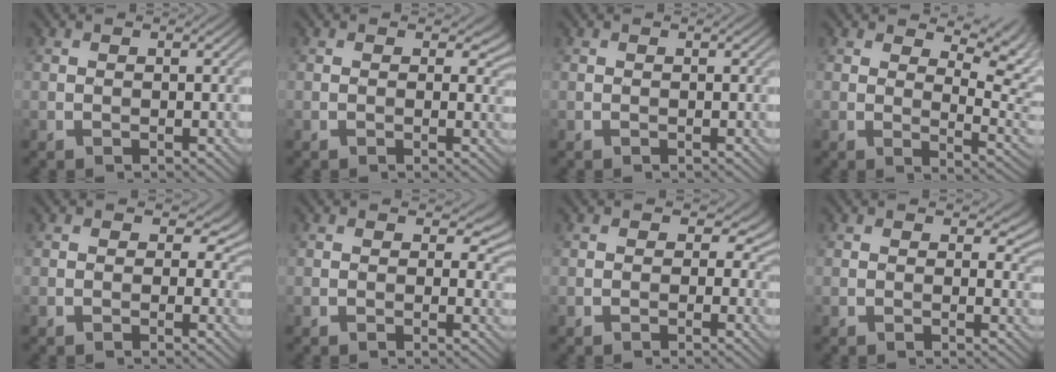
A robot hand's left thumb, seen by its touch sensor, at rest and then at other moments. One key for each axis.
{"total": 3.8, "fx": 1.7, "fy": 2.4, "fz": 2.4, "tx": -0.035, "ty": -0.005, "tz": 0.016}
{"total": 0.0}
{"total": 8.0, "fx": 3.6, "fy": 3.7, "fz": 6.2, "tx": -0.087, "ty": 0.000, "tz": 0.049}
{"total": 4.4, "fx": 1.2, "fy": 3.1, "fz": 2.9, "tx": -0.039, "ty": 0.002, "tz": 0.003}
{"total": 4.2, "fx": 1.6, "fy": 2.7, "fz": 2.7, "tx": -0.036, "ty": -0.003, "tz": 0.014}
{"total": 4.3, "fx": 0.8, "fy": 3.3, "fz": 2.8, "tx": -0.040, "ty": -0.001, "tz": -0.003}
{"total": 4.1, "fx": 2.0, "fy": 2.5, "fz": 2.6, "tx": -0.038, "ty": -0.005, "tz": 0.024}